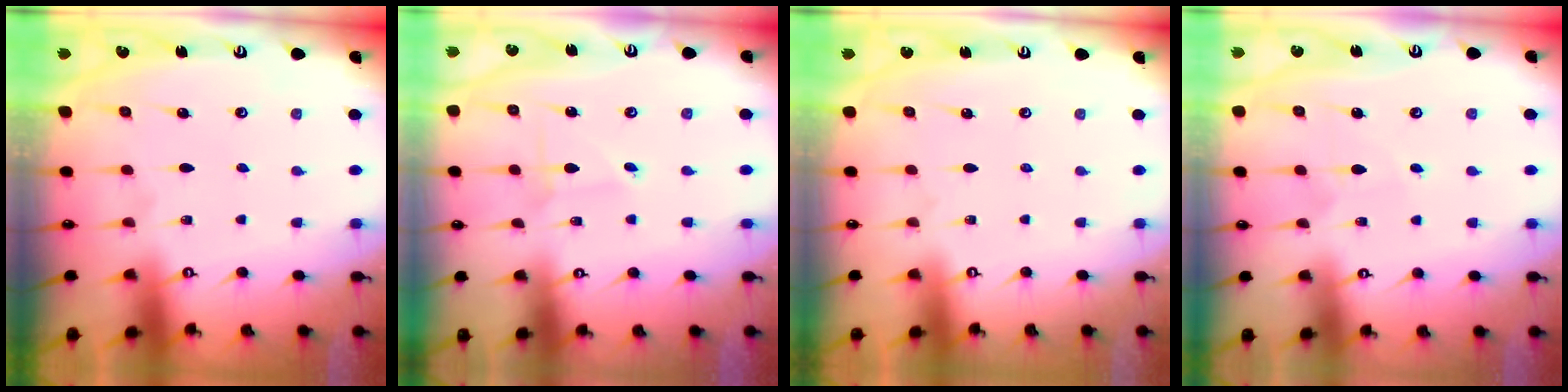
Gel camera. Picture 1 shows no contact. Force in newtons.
{"total": 2.0, "press": 2.0, "slide": 0.2}
{"total": 0.0}
{"total": 3.8, "press": 3.8, "slide": 0.4}